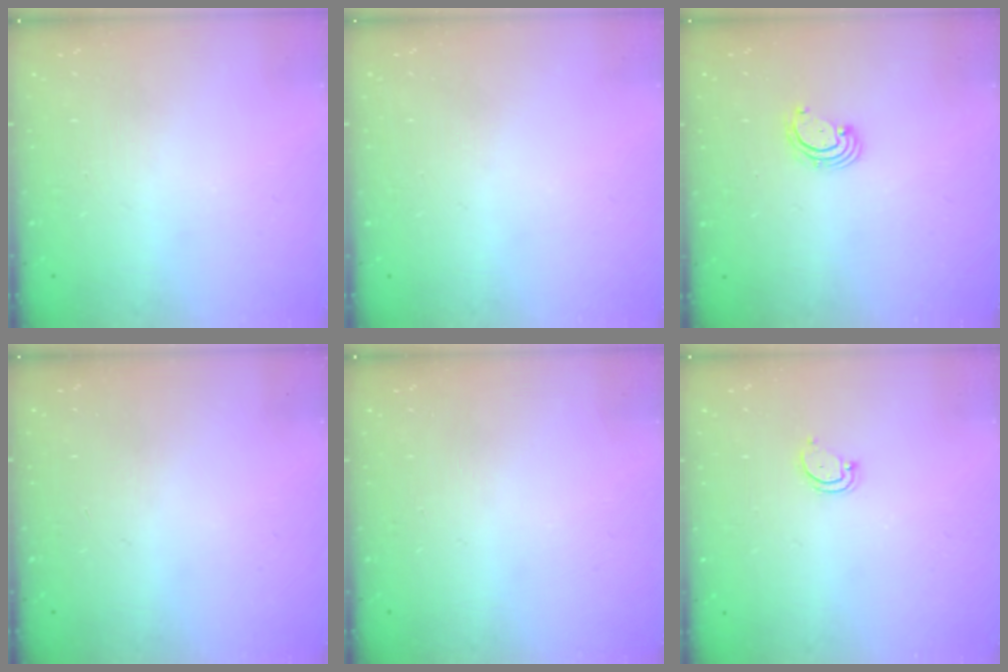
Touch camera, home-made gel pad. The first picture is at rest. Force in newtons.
{"total": 0.0}
{"total": 2.7, "press": 2.7, "slide": 0.7}
{"total": 0.0}
{"total": 0.0}
{"total": 2.8, "press": 2.8, "slide": 0.2}